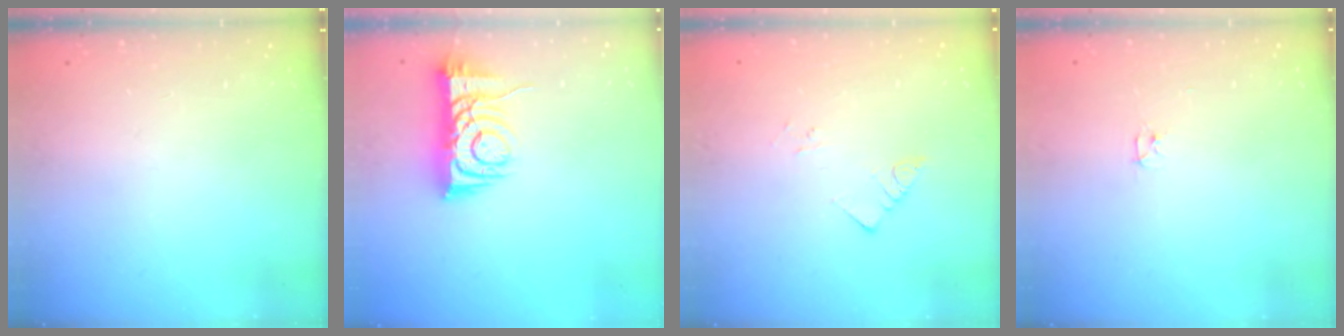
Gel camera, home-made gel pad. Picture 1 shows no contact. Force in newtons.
{"total": 8.0, "press": 7.9, "slide": 1.3}
{"total": 3.3, "press": 3.3, "slide": 0.2}
{"total": 2.4, "press": 2.3, "slide": 0.4}